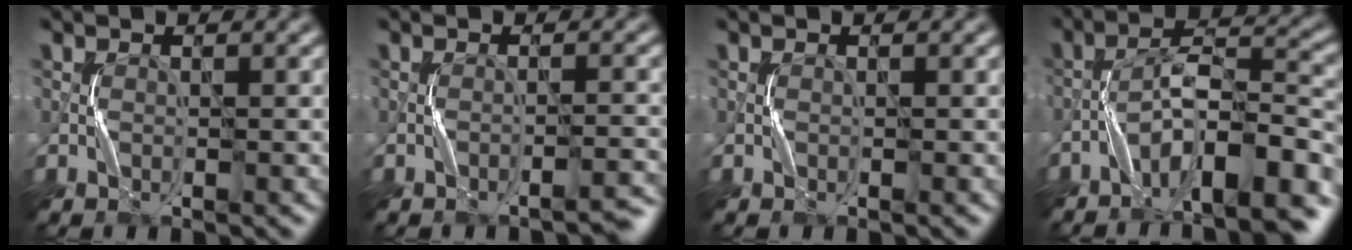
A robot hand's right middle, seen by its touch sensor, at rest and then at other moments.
{"total": 1.5, "force": [-1.4, -0.1, 0.5], "torque": [-0.009, 0.008, -0.023]}
{"total": 0.0}
{"total": 9.5, "force": [-6.2, 2.0, 7.0], "torque": [-0.102, 0.022, -0.102]}